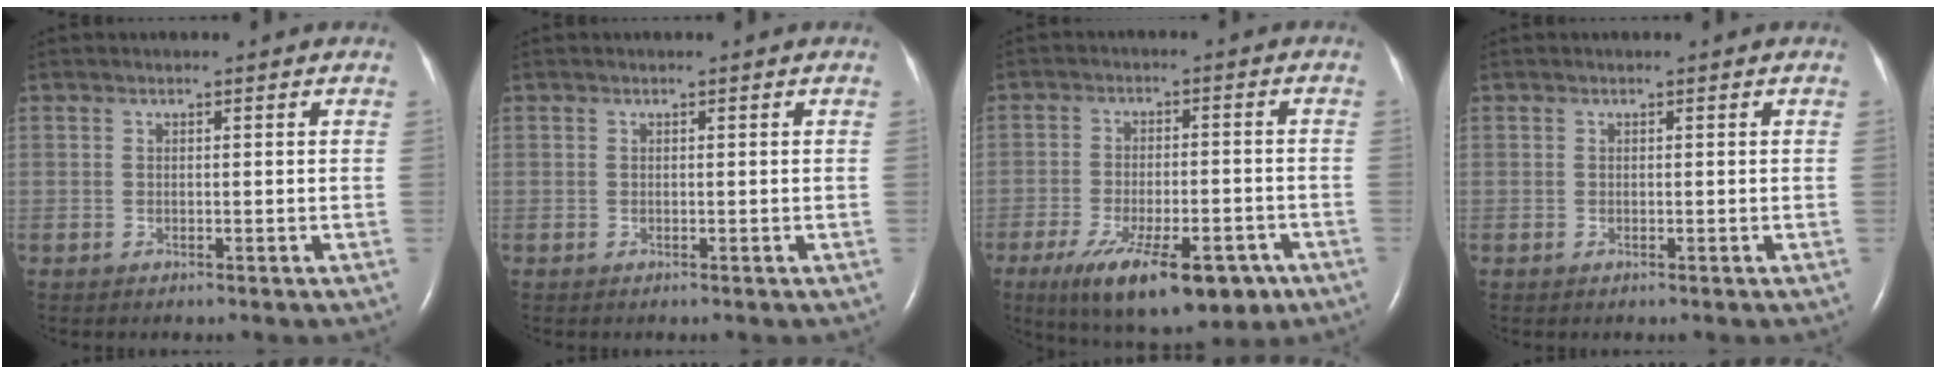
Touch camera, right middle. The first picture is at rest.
{"total": 0.0}
{"total": 16.2, "force": [-9.7, 6.0, 11.5], "torque": [-0.172, -0.017, -0.142]}
{"total": 0.0}